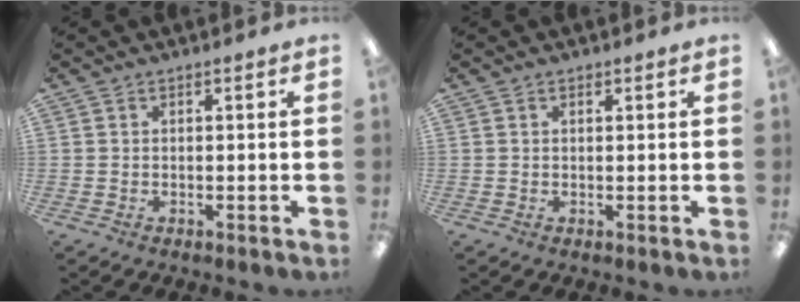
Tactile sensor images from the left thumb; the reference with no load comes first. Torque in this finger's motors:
{"motor_torque": [0.03, -0.06, -0.48, 0.31, -0.02]}